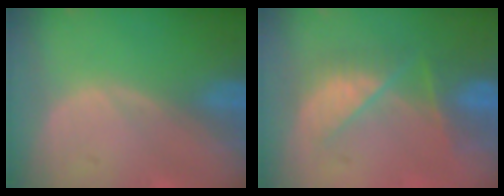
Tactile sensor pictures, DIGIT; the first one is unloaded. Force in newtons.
{"total": 7.1, "press": 7.0, "slide": 1.3}